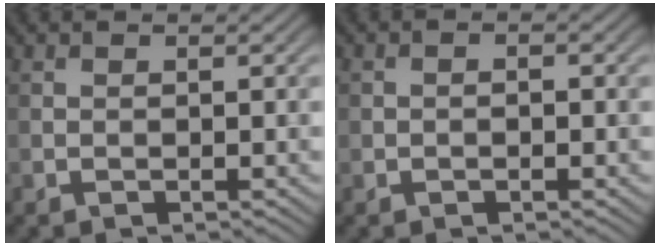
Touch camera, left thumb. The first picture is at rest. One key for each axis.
{"total": 0.7, "fx": -0.7, "fy": 0.0, "fz": 0.3, "tx": 0.000, "ty": 0.002, "tz": -0.014}